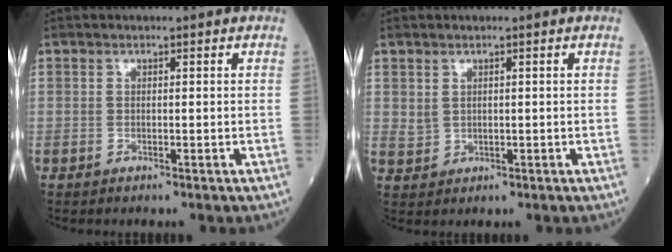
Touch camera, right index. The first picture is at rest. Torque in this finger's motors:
{"motor_torque": [0.19, 0.03, -0.02, 0.00]}